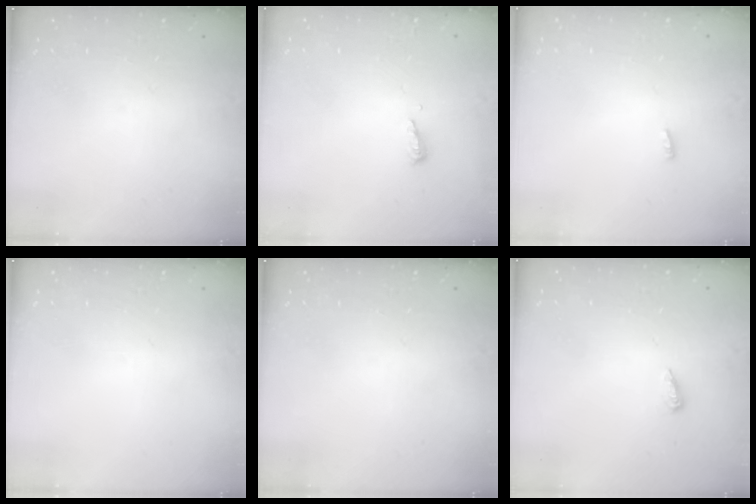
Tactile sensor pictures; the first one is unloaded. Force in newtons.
{"total": 5.1, "press": 5.1, "slide": 0.5}
{"total": 2.3, "press": 2.1, "slide": 0.8}
{"total": 0.0}
{"total": 0.0}
{"total": 6.0, "press": 6.0, "slide": 0.6}